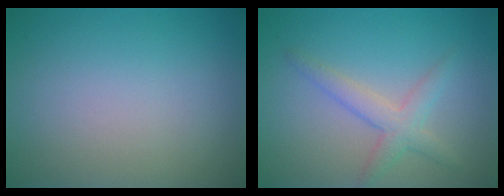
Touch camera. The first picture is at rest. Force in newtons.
{"total": 2.2, "press": 2.2, "slide": 0.2}